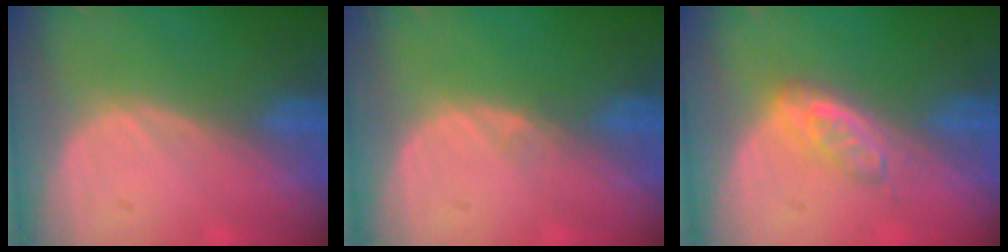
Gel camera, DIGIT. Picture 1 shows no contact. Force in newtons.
{"total": 0.7, "press": 0.7, "slide": 0.1}
{"total": 3.8, "press": 3.8, "slide": 0.6}